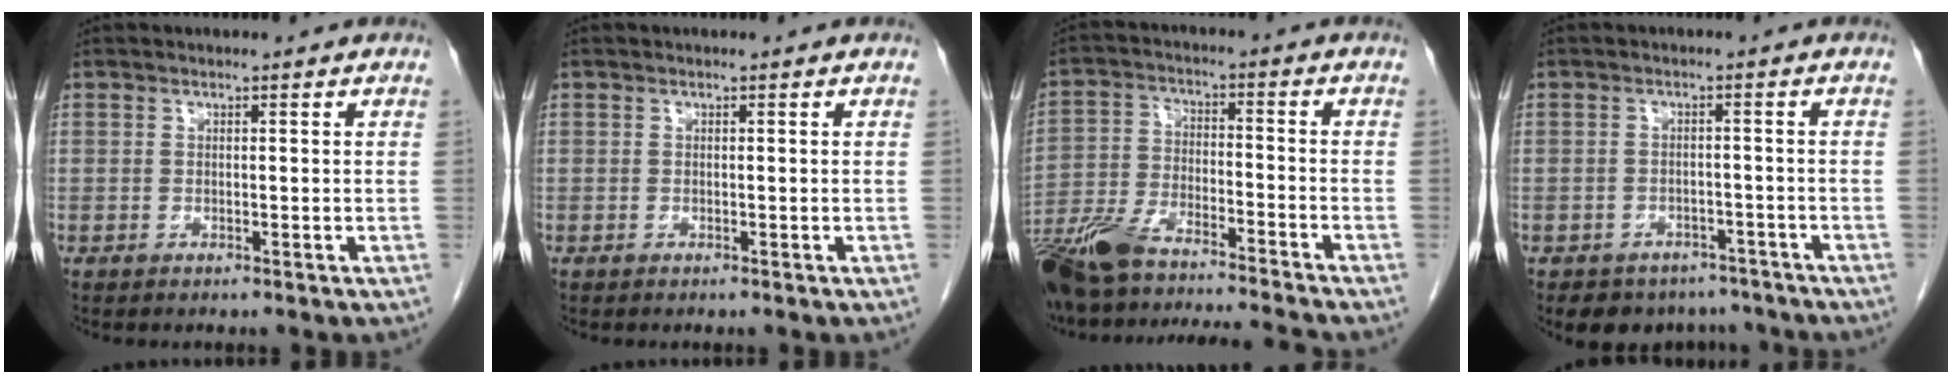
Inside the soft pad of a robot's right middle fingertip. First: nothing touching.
{"total": 0.0}
{"total": 17.0, "force": [-14.9, 1.4, 8.0], "torque": [-0.172, -0.007, -0.258]}
{"total": 7.9, "force": [-6.4, 4.5, 1.1], "torque": [-0.005, 0.012, -0.077]}